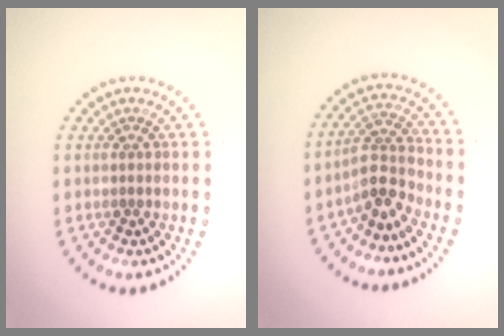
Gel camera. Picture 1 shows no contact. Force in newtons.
{"total": 2.8, "press": 2.4, "slide": 1.5}